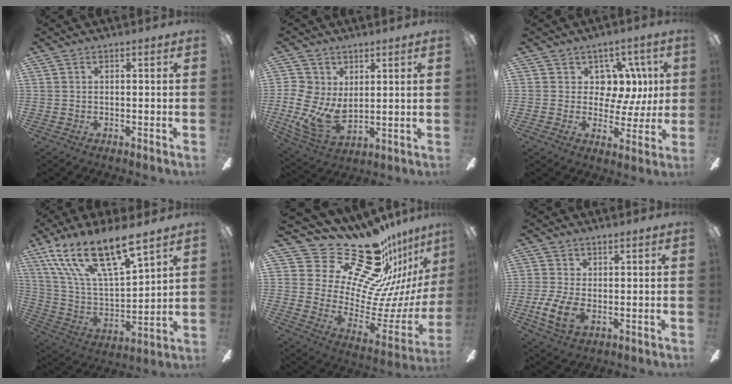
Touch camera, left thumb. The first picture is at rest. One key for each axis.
{"total": 9.9, "fx": 1.6, "fy": 6.6, "fz": 7.2, "tx": -0.165, "ty": -0.029, "tz": 0.029}
{"total": 9.6, "fx": 3.3, "fy": 7.8, "fz": 4.6, "tx": -0.064, "ty": -0.014, "tz": 0.067}
{"total": 19.9, "fx": 14.2, "fy": 5.8, "fz": 12.7, "tx": -0.261, "ty": -0.096, "tz": 0.243}
{"total": 28.6, "fx": 21.7, "fy": 11.8, "fz": 14.3, "tx": -0.220, "ty": -0.181, "tz": 0.406}
{"total": 8.6, "fx": -1.8, "fy": 5.1, "fz": 6.7, "tx": -0.143, "ty": -0.007, "tz": -0.032}